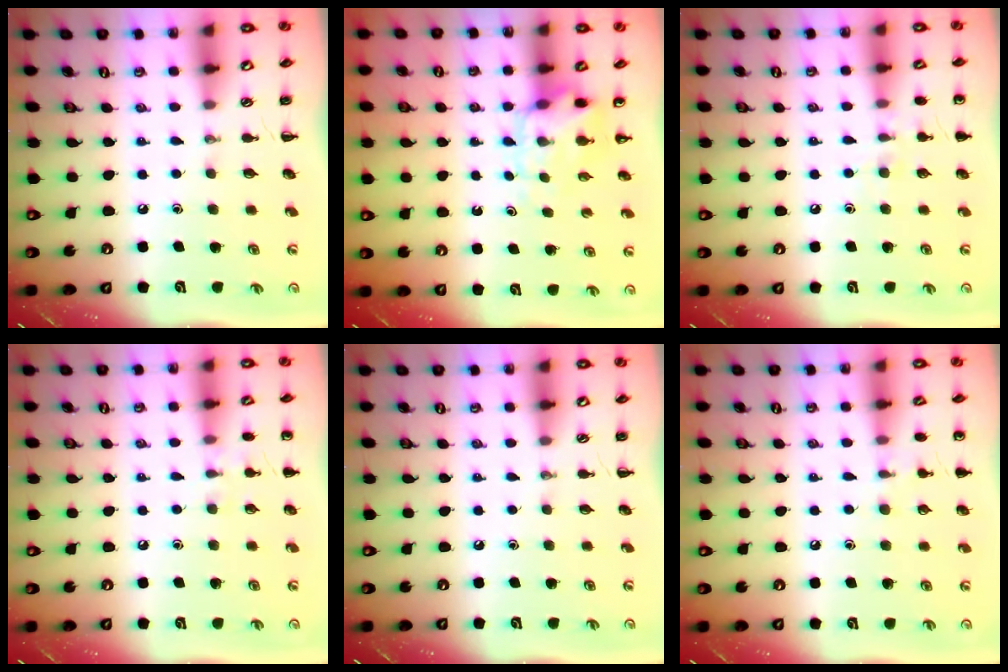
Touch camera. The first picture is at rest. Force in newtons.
{"total": 5.3, "press": 5.3, "slide": 0.5}
{"total": 7.0, "press": 6.7, "slide": 2.0}
{"total": 5.9, "press": 5.6, "slide": 1.9}
{"total": 0.0}
{"total": 6.4, "press": 6.0, "slide": 2.1}